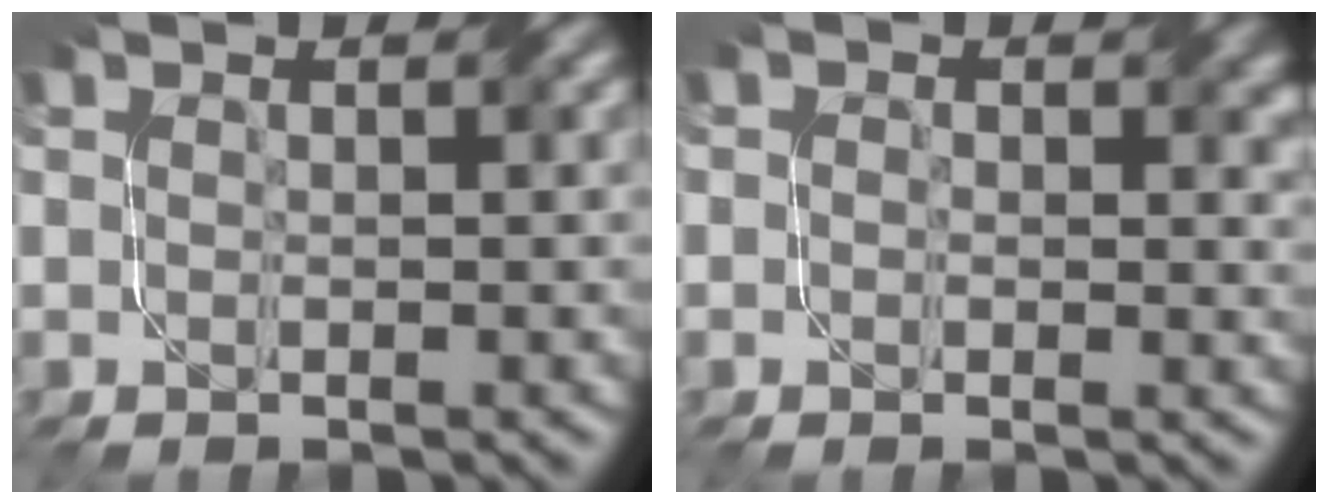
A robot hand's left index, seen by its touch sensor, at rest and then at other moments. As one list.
[{"total": 2.7, "force": [0.6, 1.9, 1.8], "torque": [-0.017, -0.001, 0.002]}]